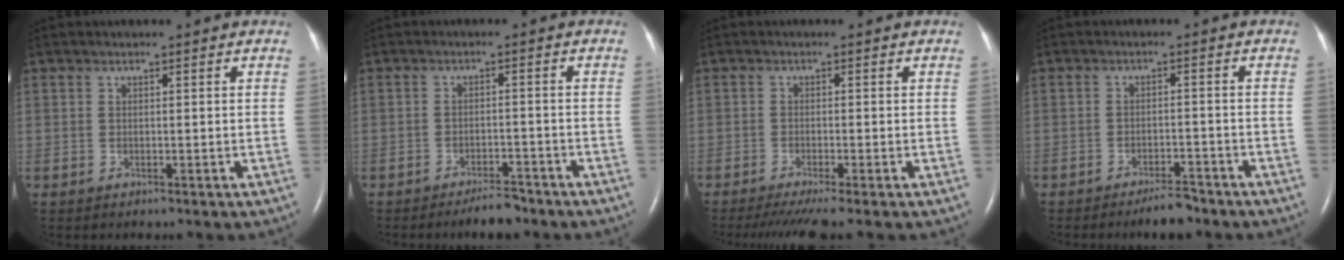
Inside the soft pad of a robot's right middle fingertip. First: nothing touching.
{"total": 3.8, "force": [-3.3, 0.9, 1.6], "torque": [-0.028, -0.002, -0.052]}
{"total": 5.8, "force": [-4.7, -0.4, 3.5], "torque": [-0.052, -0.017, -0.076]}
{"total": 3.7, "force": [-3.2, 0.8, 1.7], "torque": [-0.029, -0.002, -0.051]}